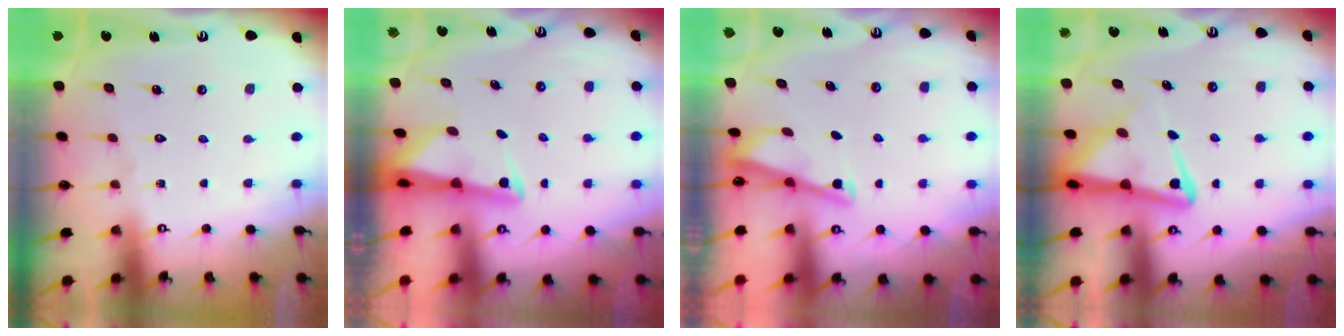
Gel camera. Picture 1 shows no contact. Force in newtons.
{"total": 2.4, "press": 2.3, "slide": 0.5}
{"total": 3.2, "press": 3.1, "slide": 0.4}
{"total": 8.6, "press": 8.6, "slide": 0.9}